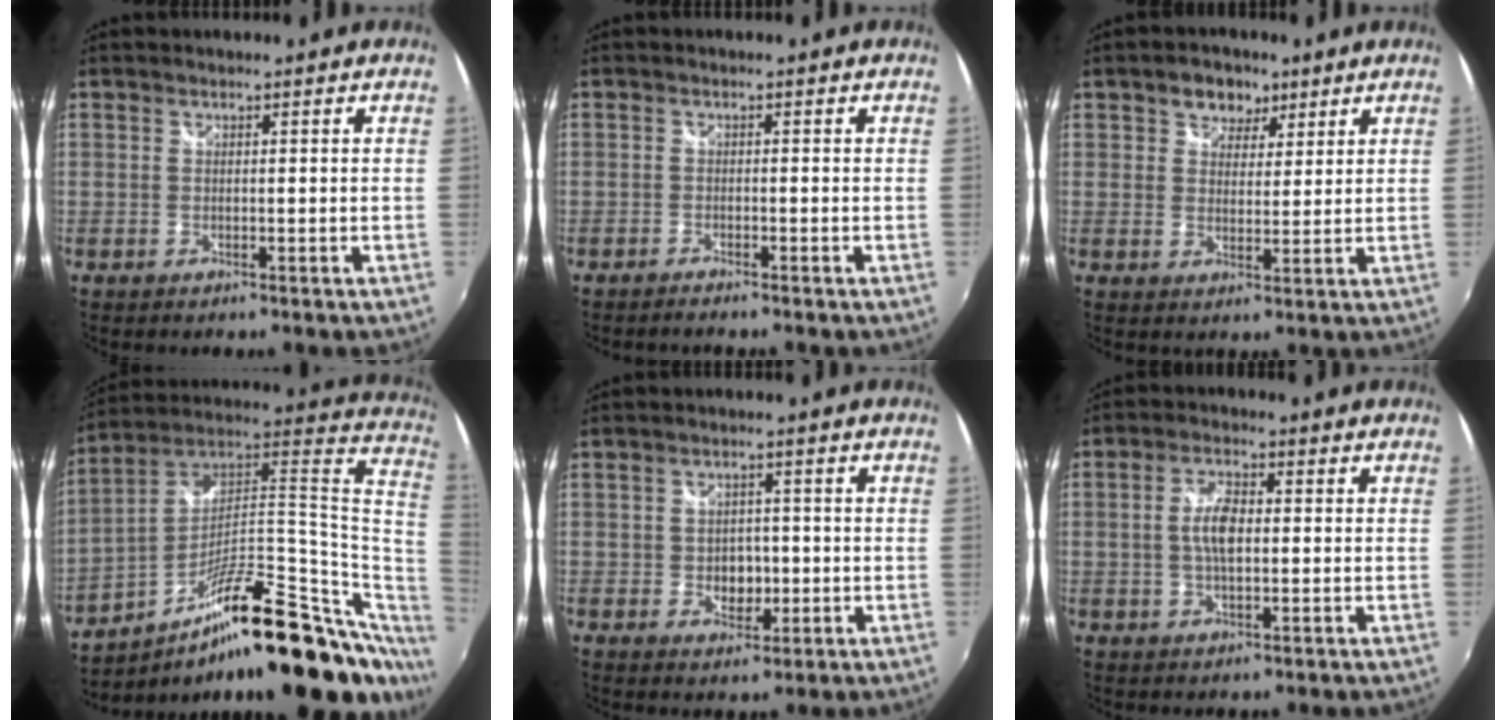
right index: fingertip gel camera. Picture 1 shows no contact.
{"total": 1.4, "force": [-1.4, 0.1, 0.4], "torque": [-0.018, -0.006, -0.028]}
{"total": 5.5, "force": [3.1, 4.2, 1.9], "torque": [-0.026, 0.011, 0.046]}
{"total": 29.6, "force": [-7.0, 9.4, 27.2], "torque": [-0.395, 0.012, -0.118]}
{"total": 4.5, "force": [-0.7, 3.6, 2.6], "torque": [-0.045, 0.002, -0.007]}
{"total": 5.6, "force": [-0.1, 2.6, 5.0], "torque": [-0.096, 0.007, -0.002]}